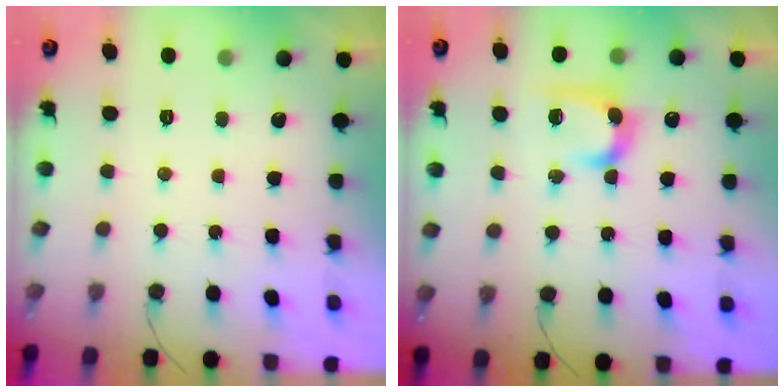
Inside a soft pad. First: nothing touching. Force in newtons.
{"total": 11.2, "press": 11.2, "slide": 0.7}